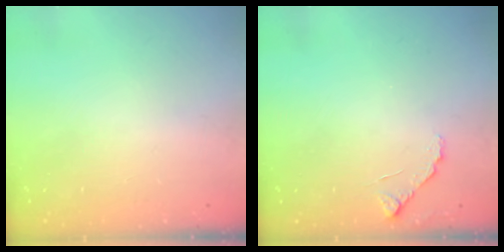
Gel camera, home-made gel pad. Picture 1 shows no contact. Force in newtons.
{"total": 5.9, "press": 5.9, "slide": 0.6}